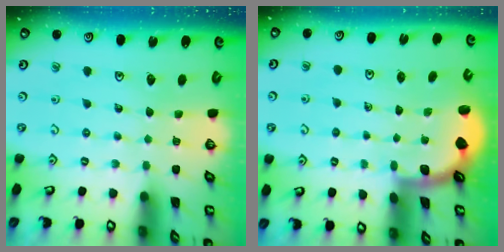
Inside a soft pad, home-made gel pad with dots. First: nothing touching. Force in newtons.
{"total": 1.7, "press": 1.7, "slide": 0.1}